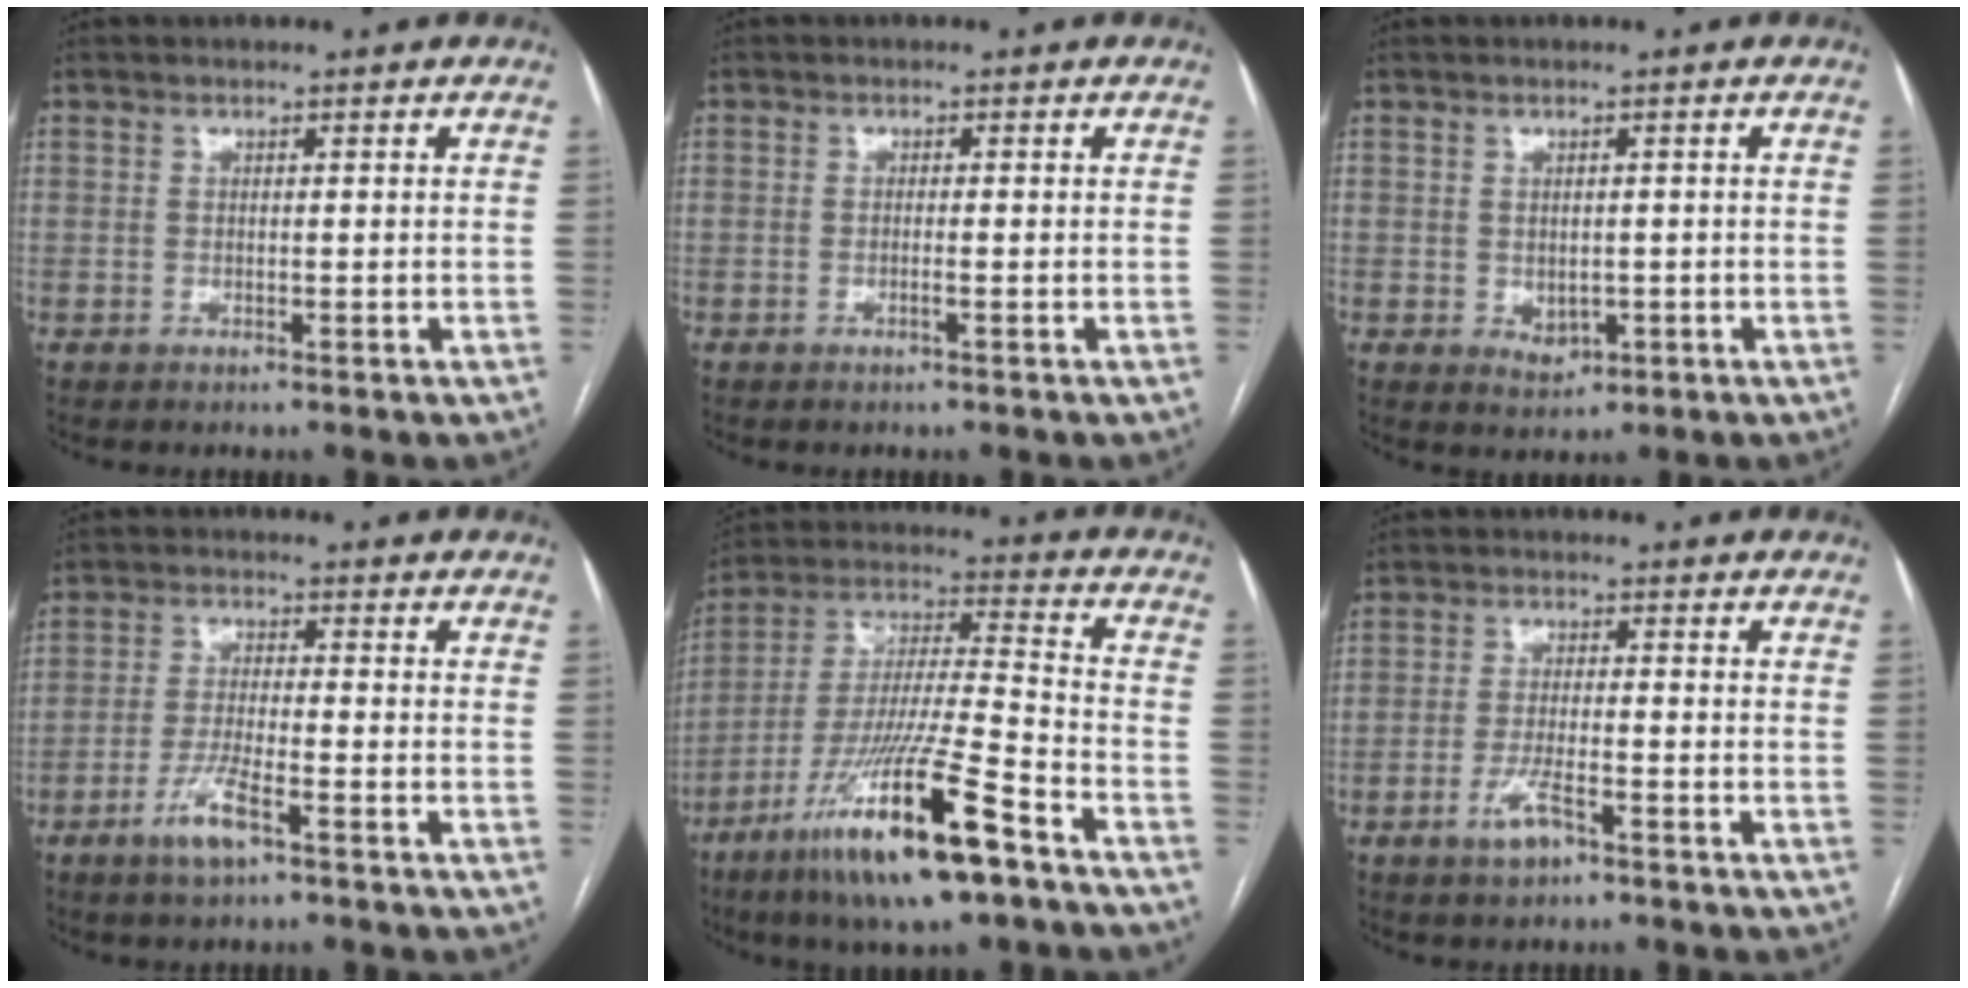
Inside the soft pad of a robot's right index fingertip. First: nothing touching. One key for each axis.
{"total": 0.9, "fx": -0.4, "fy": -0.1, "fz": 0.8, "tx": -0.016, "ty": 0.000, "tz": -0.006}
{"total": 2.5, "fx": -0.5, "fy": 1.9, "fz": 1.5, "tx": -0.019, "ty": -0.001, "tz": 0.003}
{"total": 5.4, "fx": -3.2, "fy": 0.6, "fz": 4.3, "tx": -0.089, "ty": -0.006, "tz": -0.062}
{"total": 19.2, "fx": -11.3, "fy": 1.2, "fz": 15.5, "tx": -0.312, "ty": -0.042, "tz": -0.206}
{"total": 4.1, "fx": -2.5, "fy": 0.8, "fz": 3.2, "tx": -0.065, "ty": -0.002, "tz": -0.045}